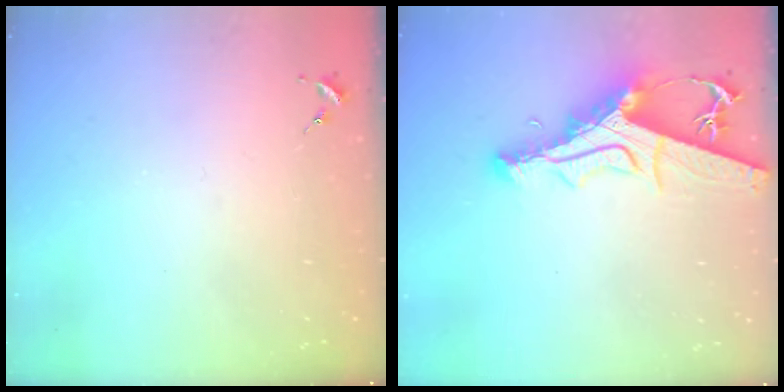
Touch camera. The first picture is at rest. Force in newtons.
{"total": 11.8, "press": 11.7, "slide": 1.3}